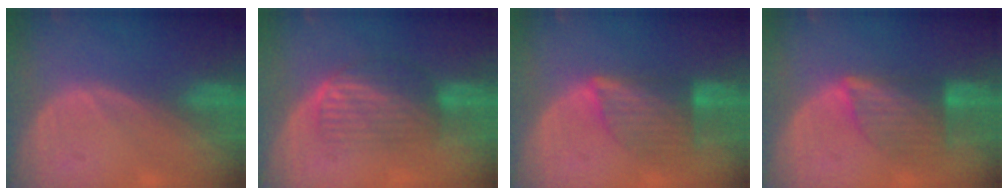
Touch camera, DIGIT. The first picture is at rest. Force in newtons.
{"total": 6.2, "press": 6.1, "slide": 1.4}
{"total": 6.9, "press": 6.5, "slide": 2.2}
{"total": 6.9, "press": 6.5, "slide": 2.2}